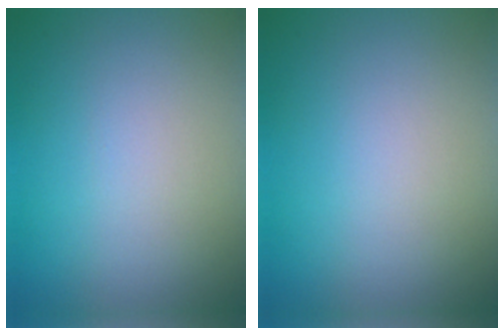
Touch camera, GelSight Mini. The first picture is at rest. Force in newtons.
{"total": 0.0}